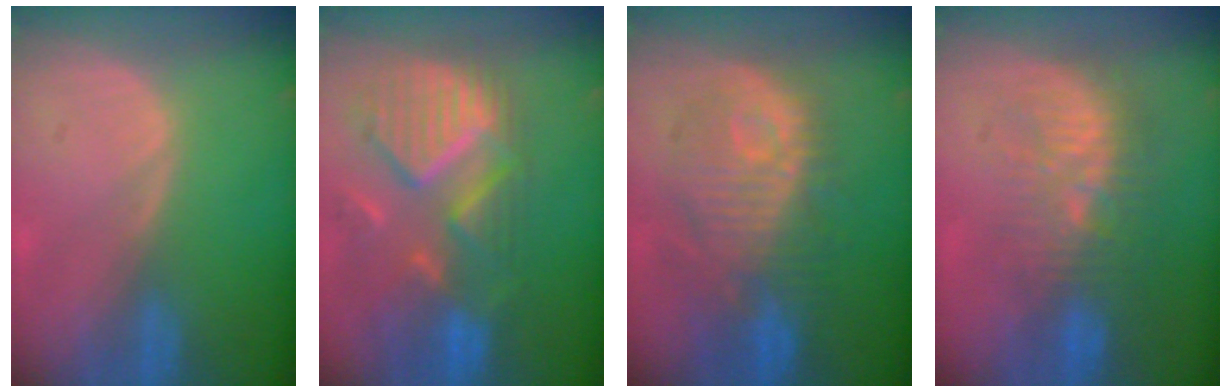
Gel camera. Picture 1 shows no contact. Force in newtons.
{"total": 12.2, "press": 10.5, "slide": 6.2}
{"total": 11.0, "press": 10.6, "slide": 3.1}
{"total": 9.2, "press": 8.9, "slide": 2.6}